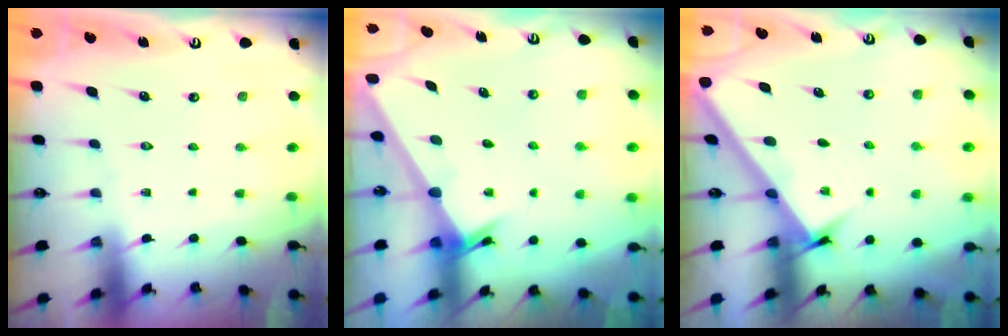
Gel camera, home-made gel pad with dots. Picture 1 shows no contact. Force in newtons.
{"total": 2.6, "press": 2.6, "slide": 0.2}
{"total": 2.7, "press": 2.7, "slide": 0.3}